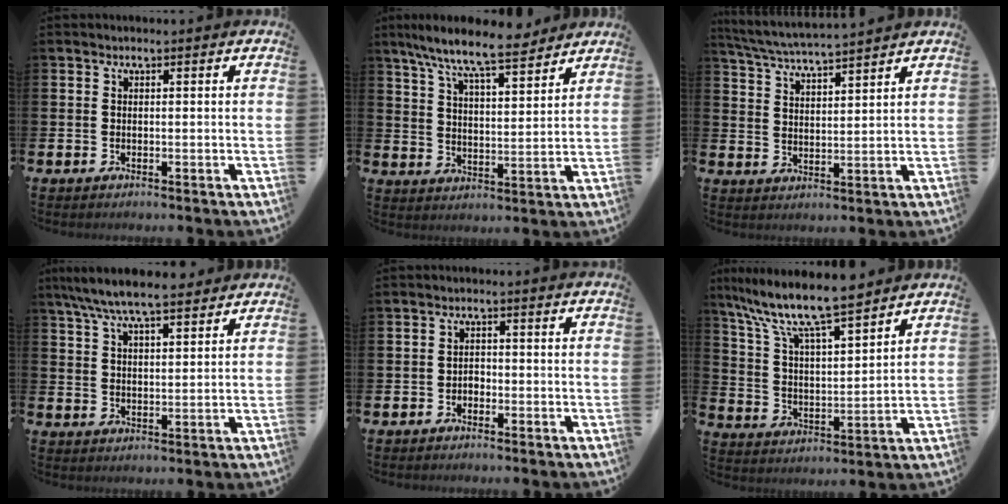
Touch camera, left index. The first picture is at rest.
{"total": 8.9, "force": [8.1, 1.1, 3.5], "torque": [-0.095, -0.046, 0.142]}
{"total": 5.0, "force": [4.9, -0.3, 1.1], "torque": [-0.044, -0.031, 0.086]}
{"total": 7.5, "force": [6.8, 1.3, 2.8], "torque": [-0.072, -0.021, 0.124]}
{"total": 1.3, "force": [-0.9, 0.9, 0.3], "torque": [-0.008, 0.002, -0.020]}
{"total": 10.2, "force": [8.9, 1.4, 4.8], "torque": [-0.132, -0.048, 0.154]}